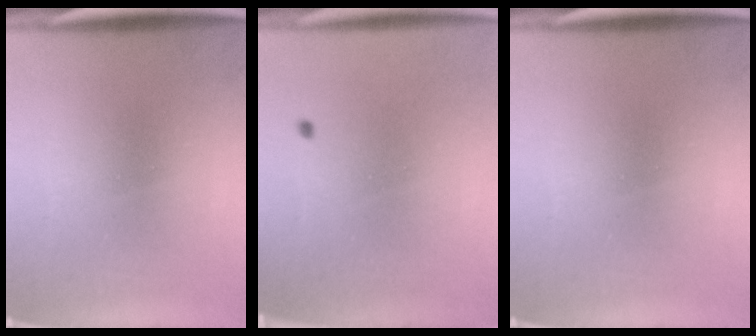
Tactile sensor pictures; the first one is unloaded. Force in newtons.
{"total": 0.6}
{"total": 0.0}